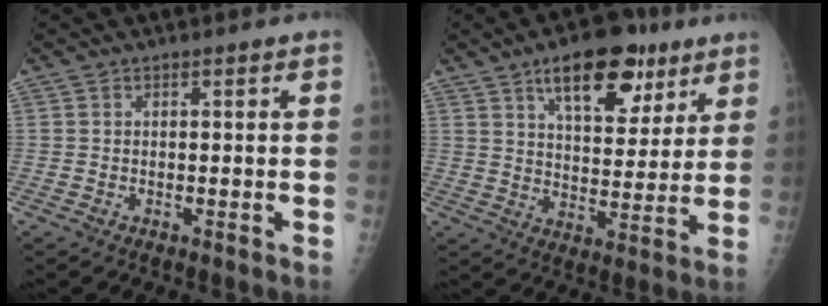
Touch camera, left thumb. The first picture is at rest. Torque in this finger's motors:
{"motor_torque": [2.13, 1.66, 1.51, -1.24, 0.18]}